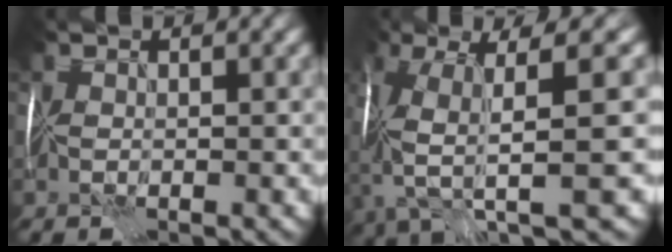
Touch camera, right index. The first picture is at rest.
{"total": 9.7, "force": [-1.7, 1.9, 9.3], "torque": [-0.181, -0.012, -0.019]}